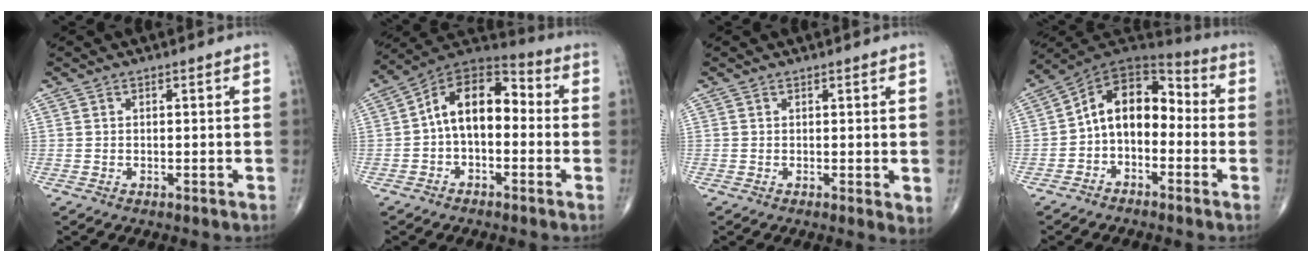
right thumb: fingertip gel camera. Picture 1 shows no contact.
{"total": 12.8, "force": [-0.5, 7.9, 10.1], "torque": [-0.134, 0.047, -0.024]}
{"total": 2.3, "force": [0.6, 0.8, 2.0], "torque": [-0.031, -0.009, 0.009]}
{"total": 12.1, "force": [-1.9, 8.2, 8.7], "torque": [-0.109, 0.062, -0.048]}